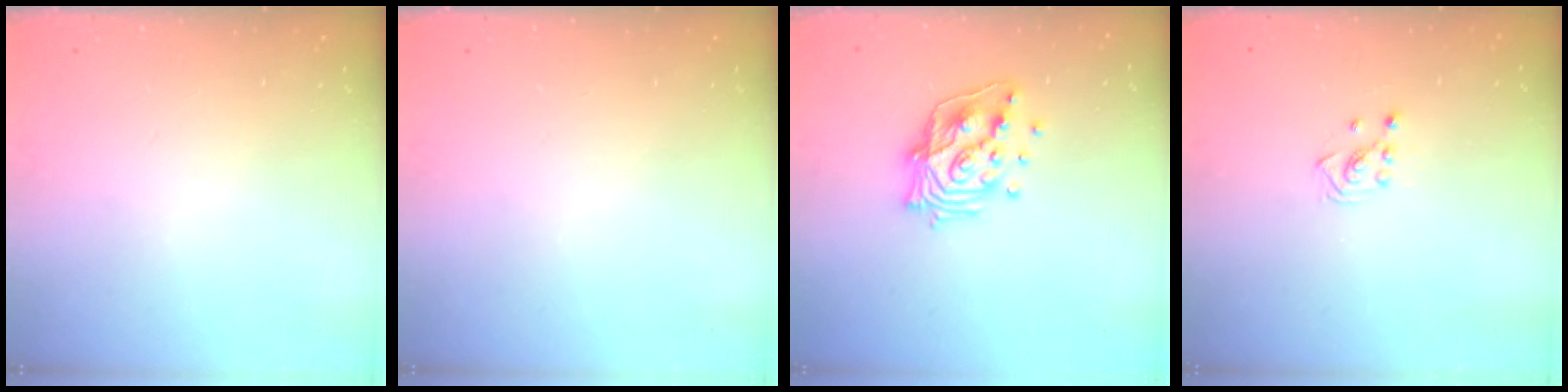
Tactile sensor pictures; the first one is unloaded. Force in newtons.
{"total": 0.0}
{"total": 14.7, "press": 14.6, "slide": 1.3}
{"total": 2.5, "press": 2.4, "slide": 0.8}